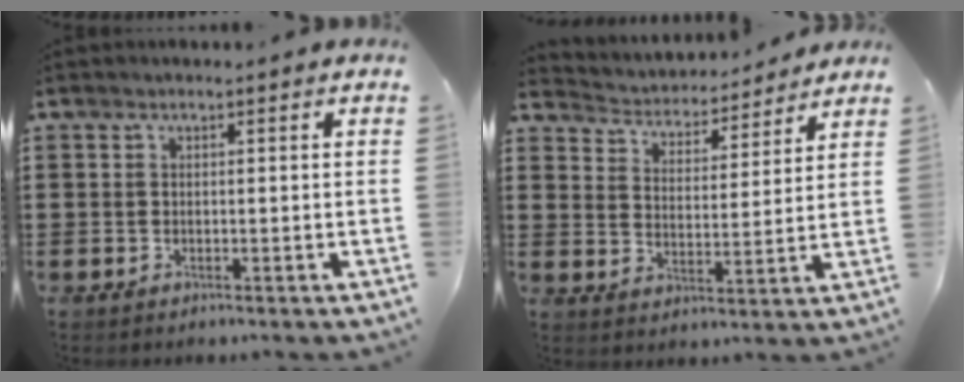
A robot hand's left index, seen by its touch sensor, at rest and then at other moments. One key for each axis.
{"total": 3.4, "fx": 3.4, "fy": 0.7, "fz": -0.2, "tx": -0.019, "ty": -0.027, "tz": 0.051}